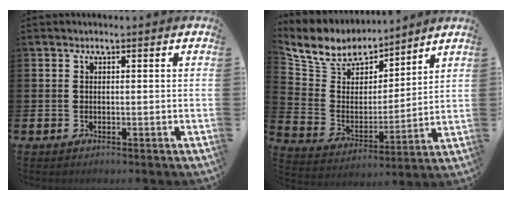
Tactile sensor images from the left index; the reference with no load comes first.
{"total": 9.1, "force": [8.3, 3.3, 1.4], "torque": [-0.082, -0.054, 0.154]}